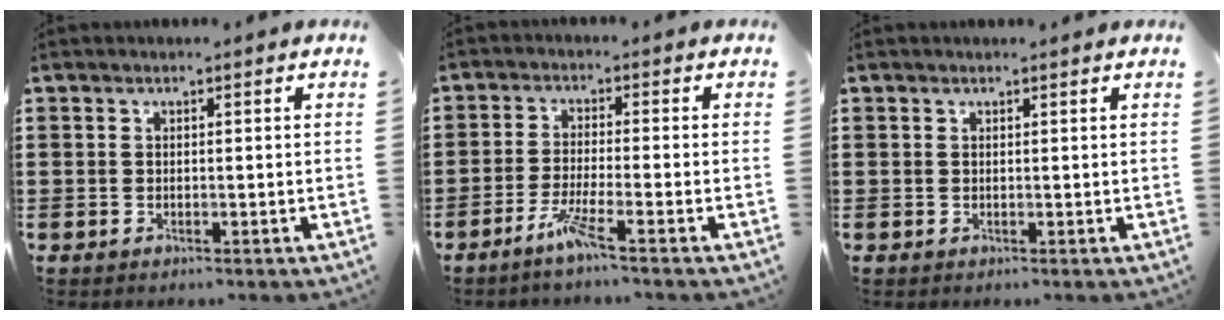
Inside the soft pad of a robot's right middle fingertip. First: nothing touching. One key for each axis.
{"total": 4.5, "fx": -3.0, "fy": -0.1, "fz": 3.4, "tx": -0.077, "ty": -0.010, "tz": -0.058}
{"total": 0.0}